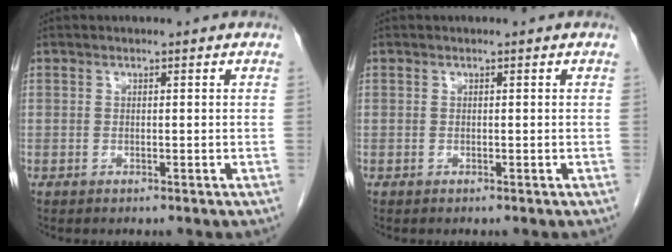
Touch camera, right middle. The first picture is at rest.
{"total": 0.0}